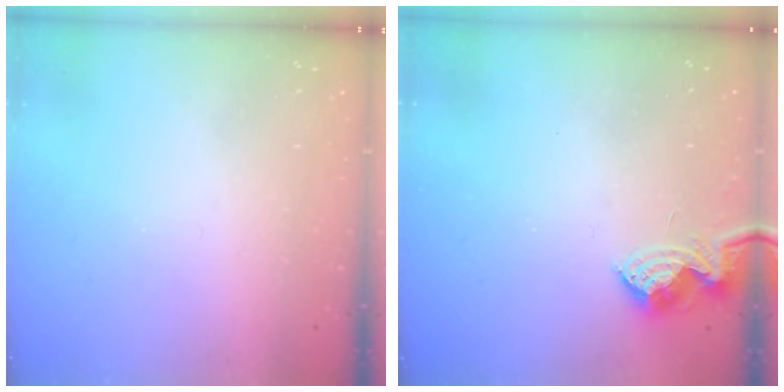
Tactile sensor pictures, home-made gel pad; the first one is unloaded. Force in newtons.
{"total": 7.6, "press": 7.6, "slide": 0.4}